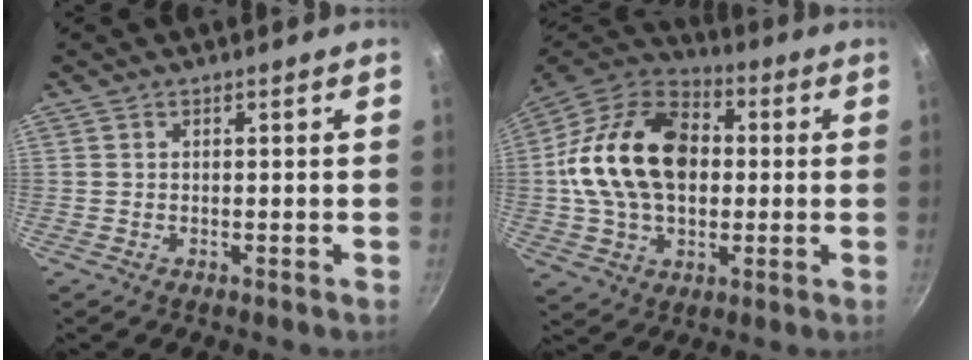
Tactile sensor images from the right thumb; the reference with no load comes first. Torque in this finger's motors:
{"motor_torque": [1.59, 3.22, 1.35, -1.42, 0.21]}